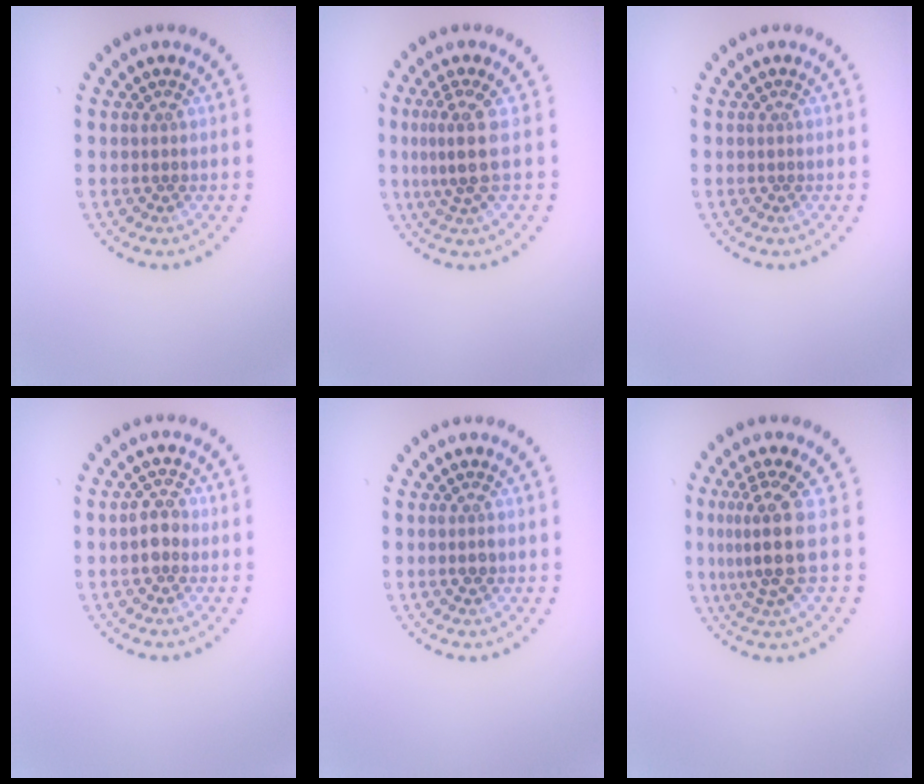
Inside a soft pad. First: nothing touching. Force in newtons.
{"total": 2.9, "press": 2.1, "slide": 2.1}
{"total": 0.0}
{"total": 1.8, "press": 1.8, "slide": 0.3}
{"total": 0.8, "press": 0.8, "slide": 0.3}
{"total": 4.2, "press": 3.1, "slide": 2.8}